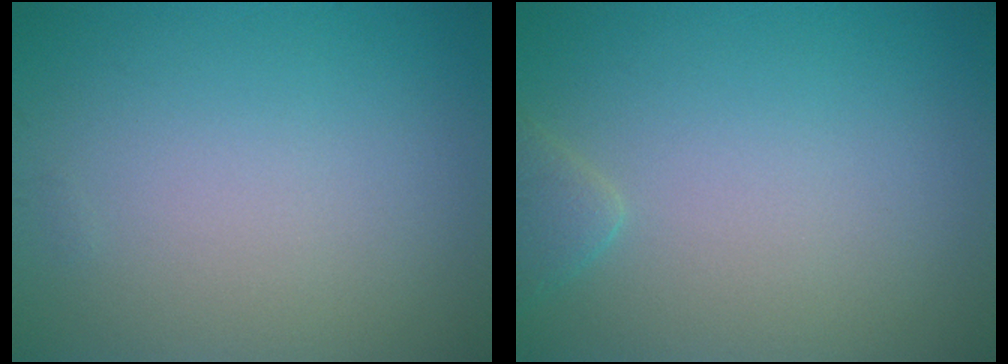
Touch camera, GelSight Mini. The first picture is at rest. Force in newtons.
{"total": 1.4, "press": 1.4, "slide": 0.1}